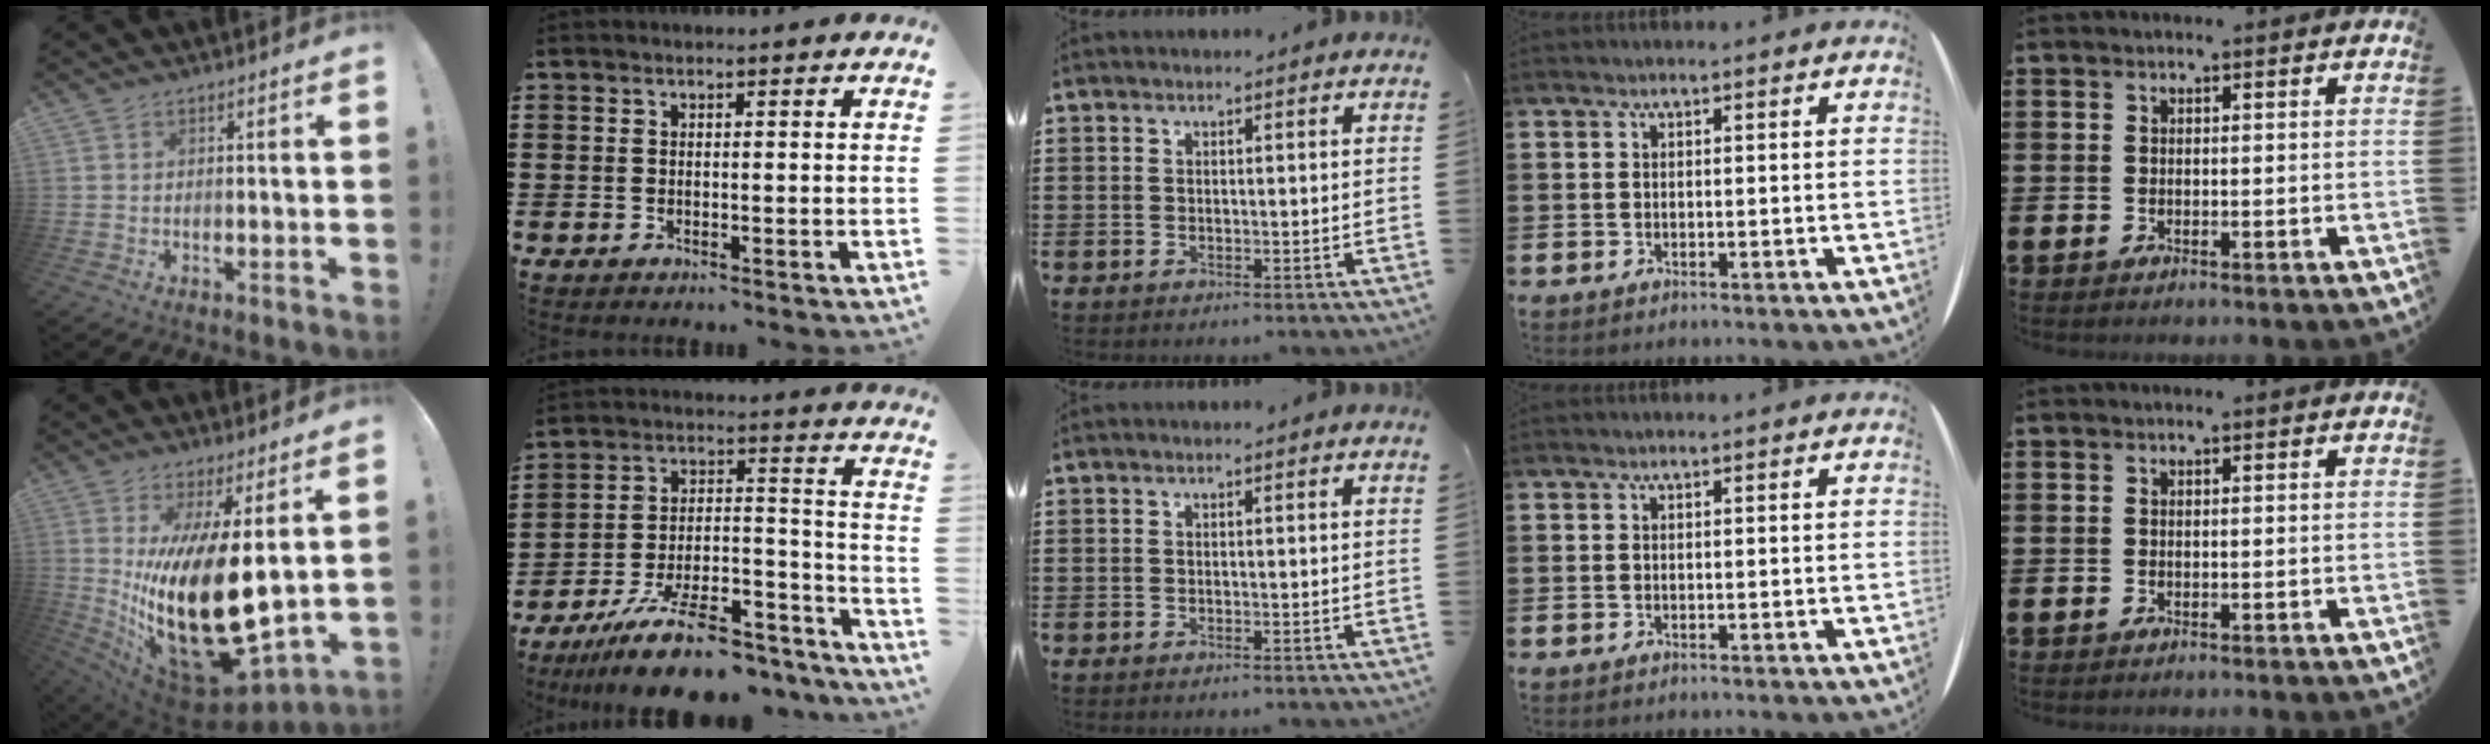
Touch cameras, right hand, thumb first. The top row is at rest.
{"thumb": {"total": 27.8, "force": [0.4, 11.7, 25.2], "torque": [-0.447, -0.040, 0.033]}, "index": {"total": 14.6, "force": [-11.9, 3.7, 7.7], "torque": [-0.122, 0.050, -0.214]}}